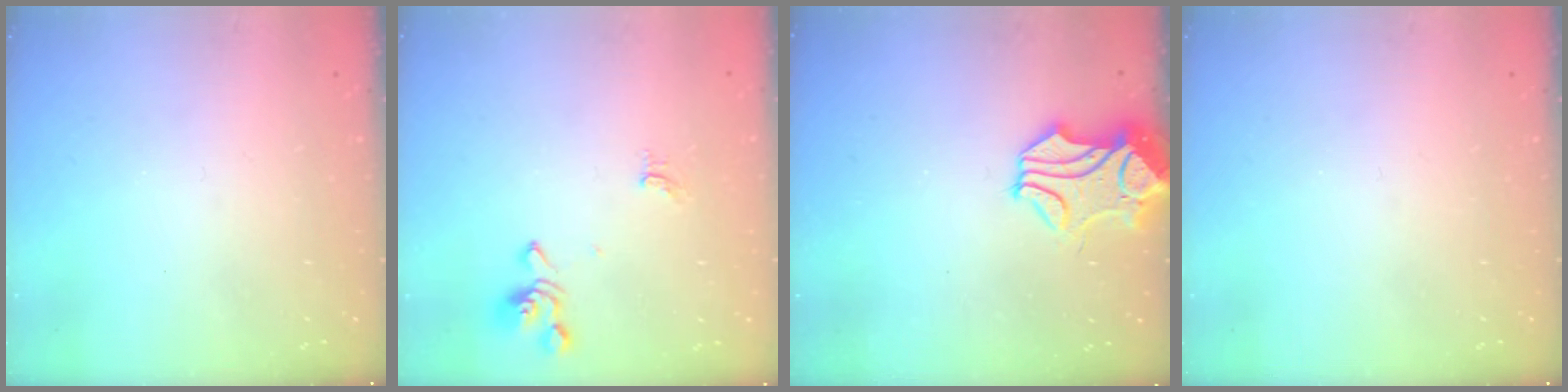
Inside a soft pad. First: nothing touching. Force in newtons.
{"total": 2.4, "press": 2.3, "slide": 0.5}
{"total": 1.4, "press": 0.6, "slide": 1.3}
{"total": 0.0}